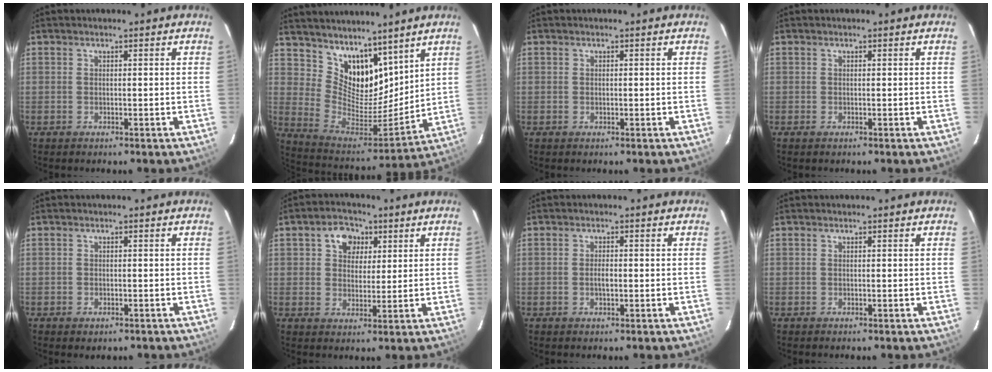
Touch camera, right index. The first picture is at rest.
{"total": 15.0, "force": [10.9, 8.0, 6.5], "torque": [-0.134, -0.008, 0.212]}
{"total": 0.0}
{"total": 0.0}
{"total": 1.7, "force": [-1.0, 1.1, 0.8], "torque": [-0.013, -0.004, -0.014]}
{"total": 6.5, "force": [2.7, 5.1, 3.0], "torque": [-0.046, 0.015, 0.045]}
{"total": 1.7, "force": [-0.3, 0.8, 1.5], "torque": [-0.027, 0.000, -0.007]}
{"total": 0.0}